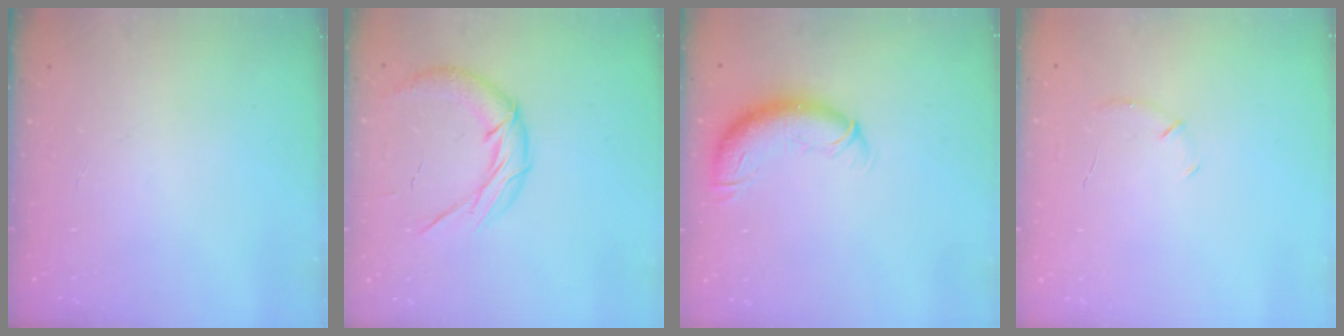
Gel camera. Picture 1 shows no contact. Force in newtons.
{"total": 13.5, "press": 13.4, "slide": 1.9}
{"total": 10.6, "press": 10.2, "slide": 2.7}
{"total": 6.1, "press": 5.9, "slide": 1.7}